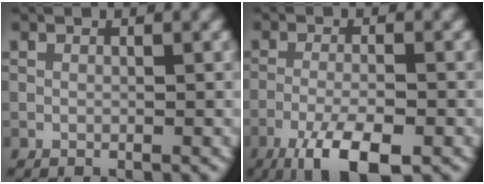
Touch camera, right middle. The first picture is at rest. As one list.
[{"total": 7.0, "force": [-4.3, 1.8, 5.2], "torque": [-0.098, -0.009, -0.080]}]